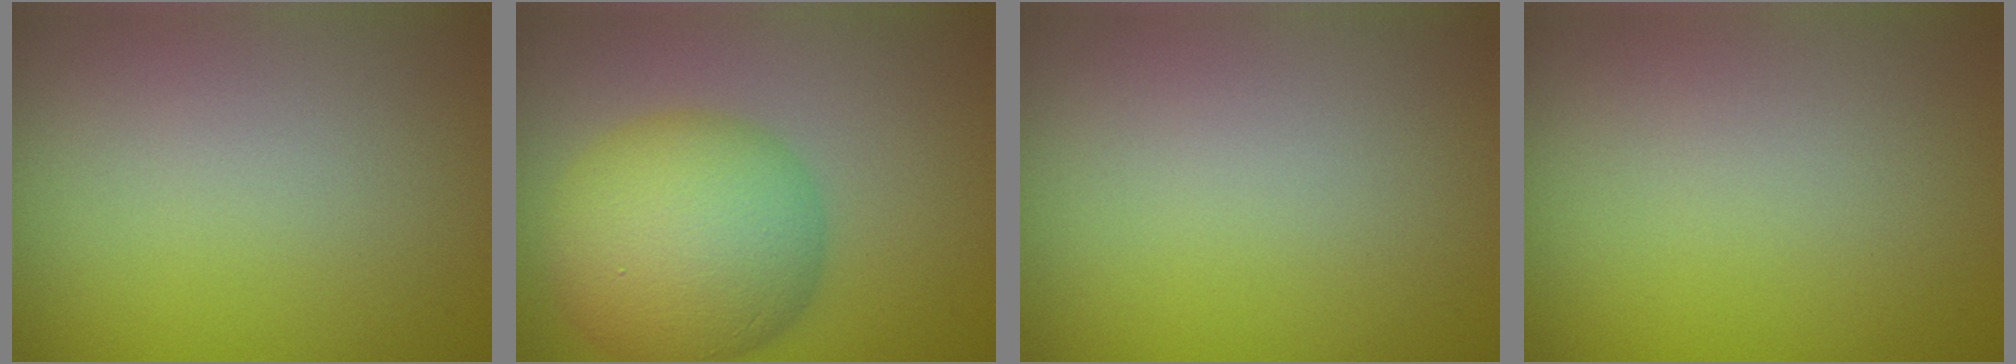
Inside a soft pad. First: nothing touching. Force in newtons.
{"total": 9.2, "press": 9.2, "slide": 0.2}
{"total": 0.0}
{"total": 0.0}